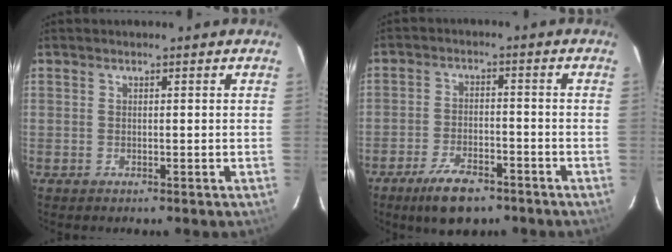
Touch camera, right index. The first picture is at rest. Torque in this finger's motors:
{"motor_torque": [0.62, -0.67, 0.27, 0.06]}